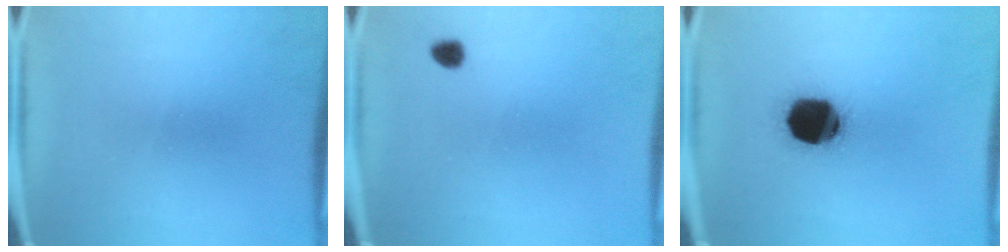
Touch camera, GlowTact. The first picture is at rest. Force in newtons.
{"total": 1.7}
{"total": 19.1}